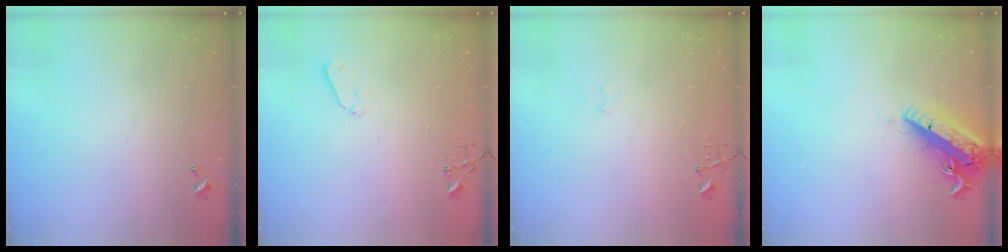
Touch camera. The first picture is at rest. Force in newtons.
{"total": 4.2, "press": 4.2, "slide": 0.7}
{"total": 7.0, "press": 7.0, "slide": 0.7}
{"total": 17.6, "press": 17.3, "slide": 3.4}